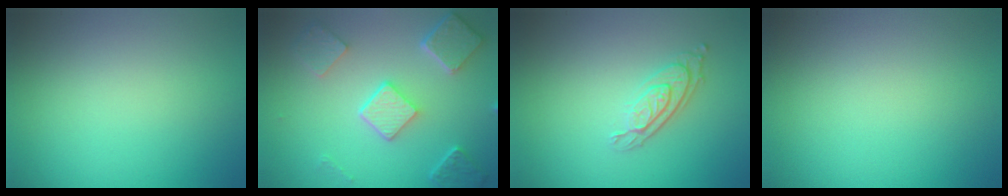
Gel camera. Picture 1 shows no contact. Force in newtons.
{"total": 5.4, "press": 4.2, "slide": 3.4}
{"total": 3.0, "press": 2.2, "slide": 2.0}
{"total": 0.0}